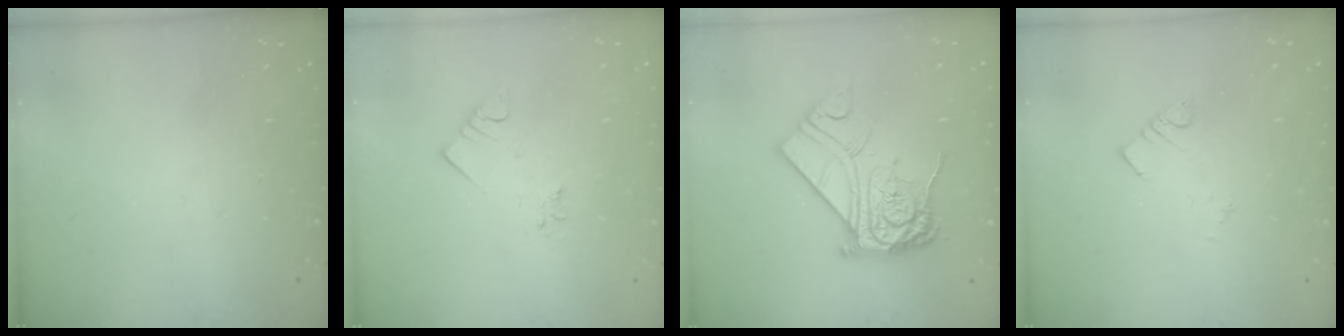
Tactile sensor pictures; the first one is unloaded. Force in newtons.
{"total": 3.3, "press": 3.2, "slide": 0.4}
{"total": 16.2, "press": 16.1, "slide": 1.3}
{"total": 1.9, "press": 1.9, "slide": 0.1}